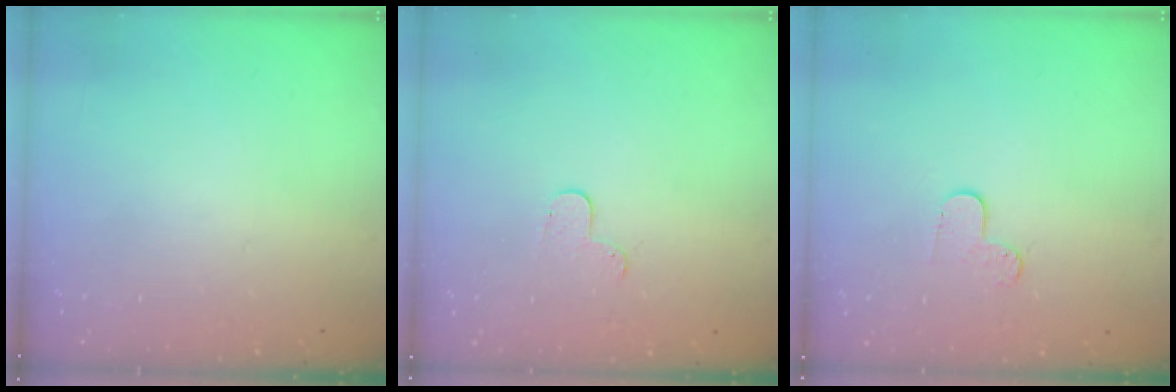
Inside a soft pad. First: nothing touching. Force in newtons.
{"total": 4.1, "press": 4.1, "slide": 0.4}
{"total": 3.8, "press": 3.8, "slide": 0.3}